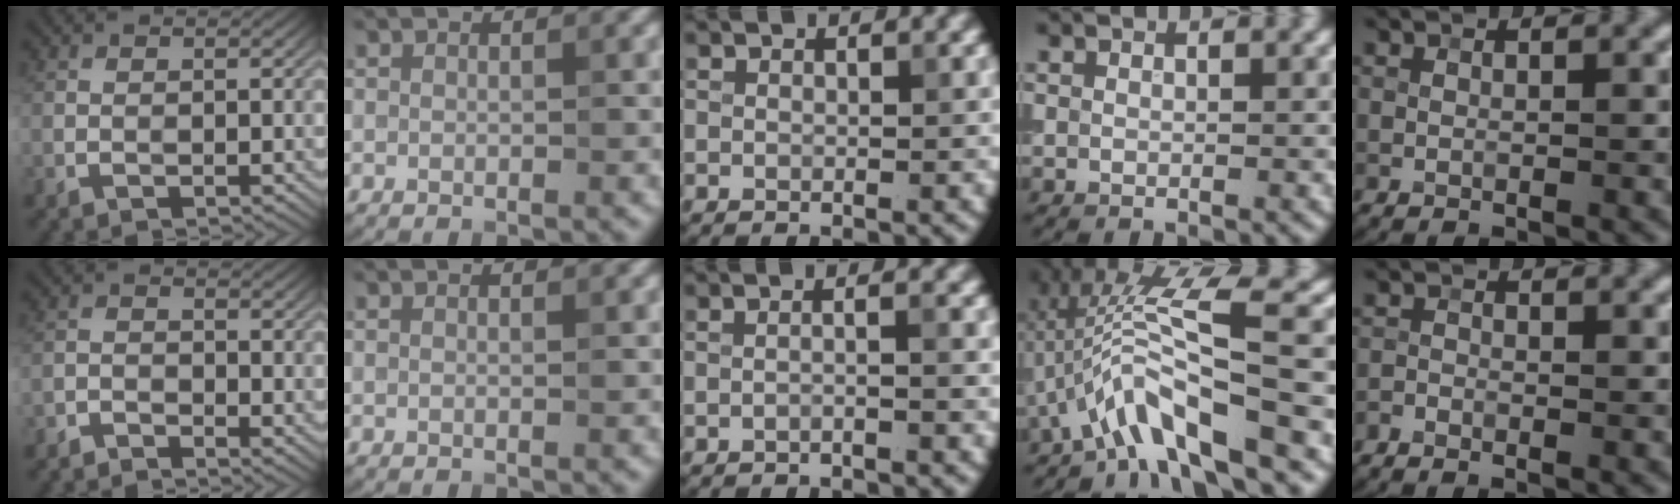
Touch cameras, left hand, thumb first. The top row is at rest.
{"thumb": {"total": 1.8, "force": [-1.7, 0.5, 0.6], "torque": [-0.013, -0.002, -0.037]}, "middle": {"total": 1.5, "force": [-0.4, 0.4, 1.4], "torque": [-0.017, -0.003, -0.023]}, "ring": {"total": 9.2, "force": [-2.1, 1.9, 8.7], "torque": [-0.151, 0.018, -0.044]}, "little": {"total": 0.9, "force": [-0.8, 0.2, 0.4], "torque": [-0.011, 0.002, -0.018]}}